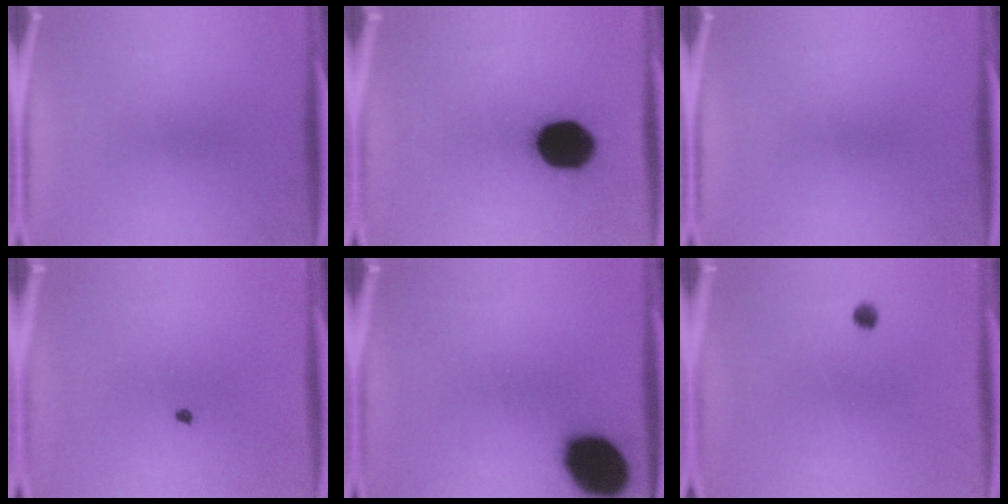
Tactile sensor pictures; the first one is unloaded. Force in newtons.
{"total": 19.2}
{"total": 0.0}
{"total": 0.5}
{"total": 17.4}
{"total": 1.3}